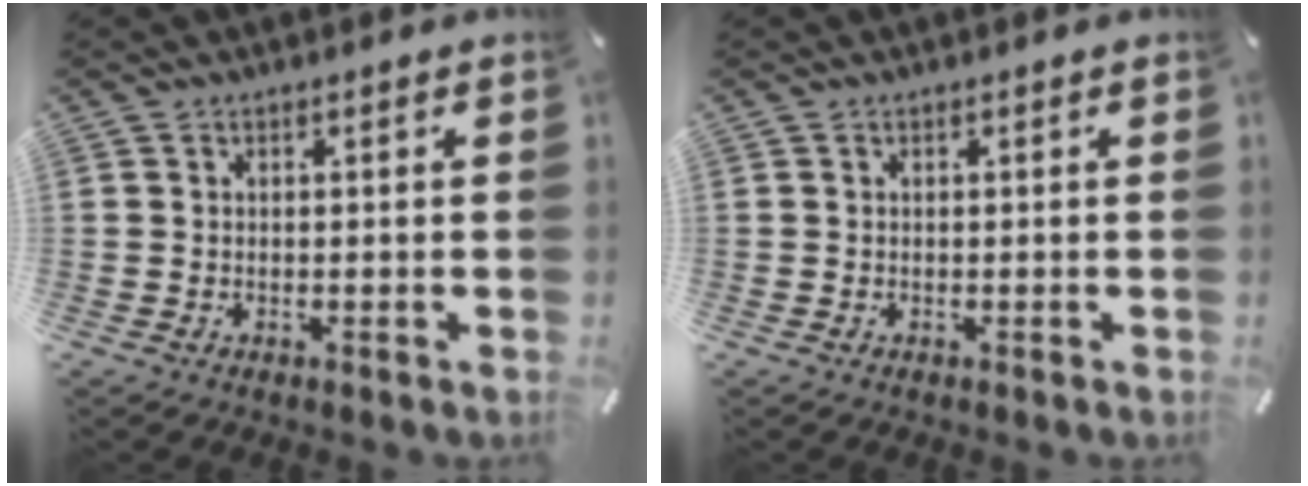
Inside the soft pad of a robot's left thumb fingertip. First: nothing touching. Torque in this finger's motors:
{"motor_torque": [-0.04, 0.04, 0.03, 0.09, 0.00]}